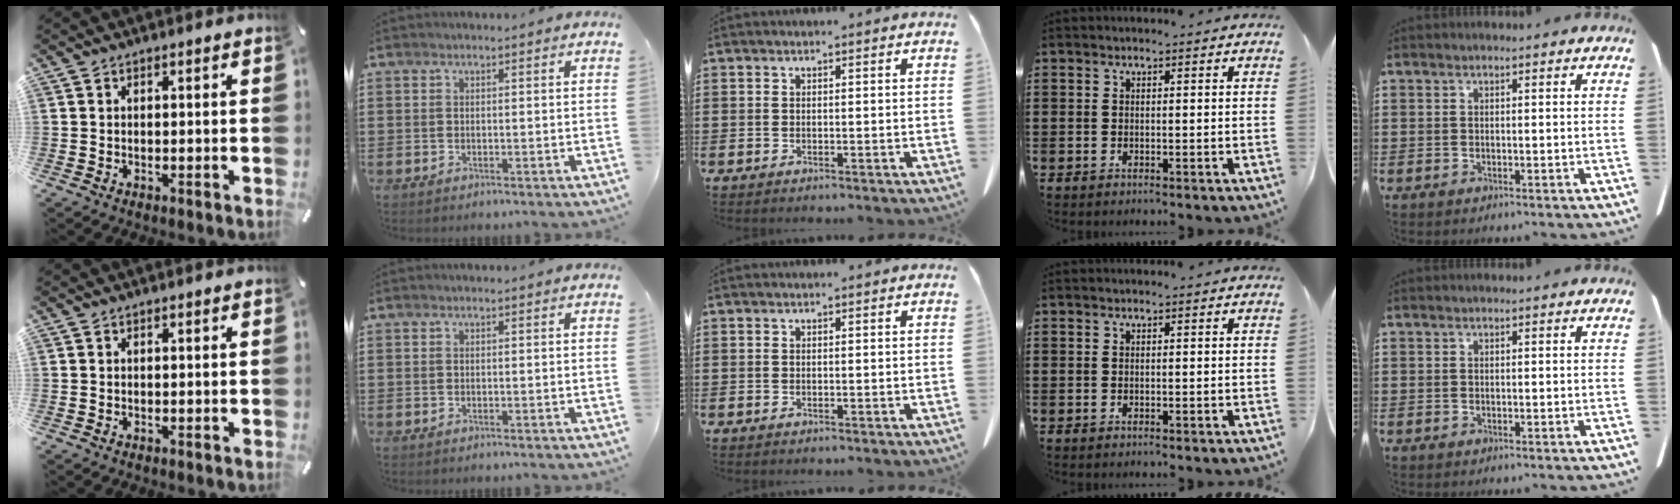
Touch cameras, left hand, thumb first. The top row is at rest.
{}